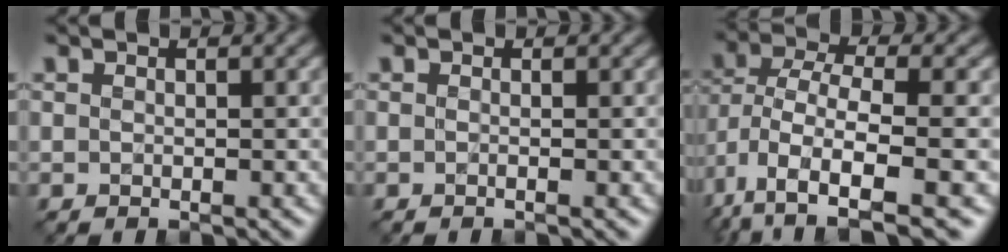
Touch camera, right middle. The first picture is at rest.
{"total": 1.0, "force": [-0.1, 0.4, 0.9], "torque": [-0.011, -0.009, -0.011]}
{"total": 8.5, "force": [-3.6, 3.7, 6.8], "torque": [-0.139, -0.004, -0.073]}